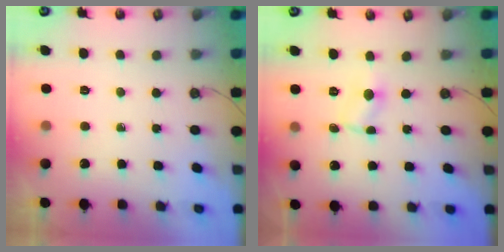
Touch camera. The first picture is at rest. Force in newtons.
{"total": 1.8, "press": 1.8, "slide": 0.2}